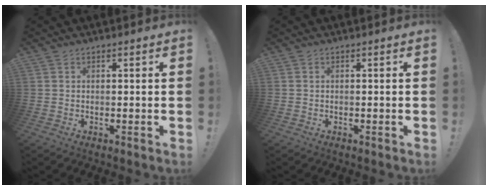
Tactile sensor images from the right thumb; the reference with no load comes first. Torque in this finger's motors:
{"motor_torque": [0.66, -1.51, -0.27, -0.15, -0.01]}